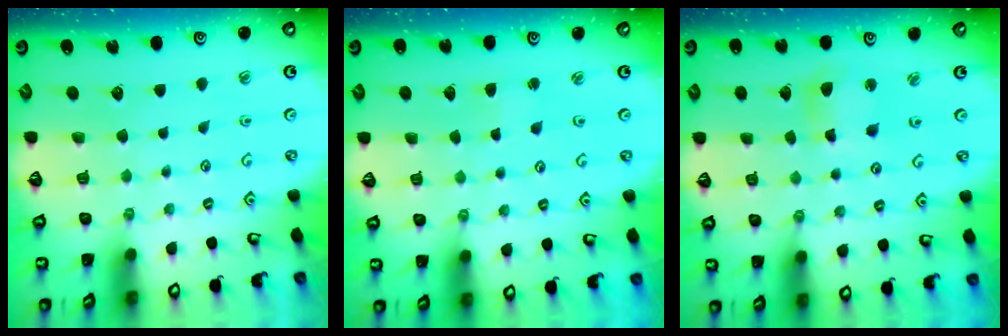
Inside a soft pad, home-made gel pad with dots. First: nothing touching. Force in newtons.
{"total": 2.5, "press": 2.5, "slide": 0.2}
{"total": 6.2, "press": 6.1, "slide": 0.8}